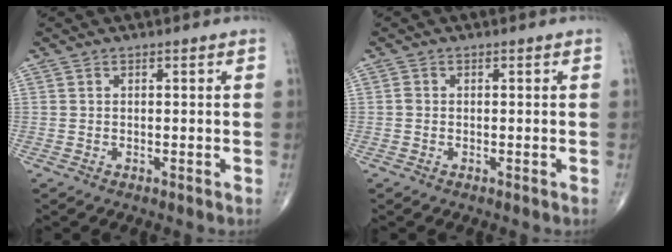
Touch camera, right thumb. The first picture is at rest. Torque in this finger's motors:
{"motor_torque": [-0.08, -0.10, 0.16, 0.04, -0.02]}